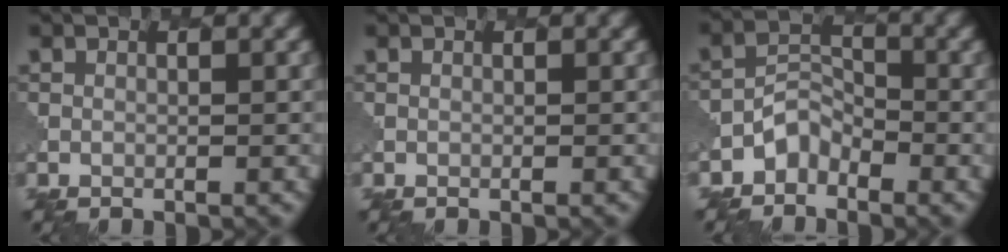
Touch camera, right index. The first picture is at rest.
{"total": 0.0}
{"total": 2.3, "force": [-1.7, 1.4, 0.7], "torque": [-0.009, 0.010, -0.038]}